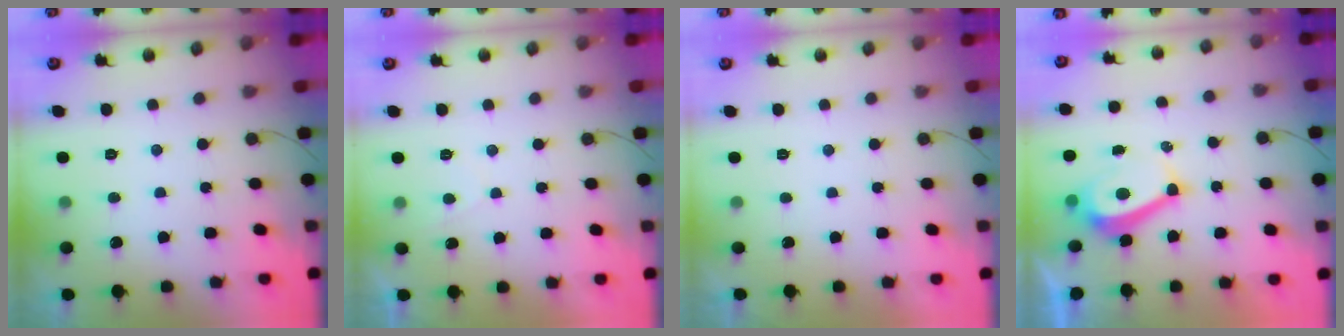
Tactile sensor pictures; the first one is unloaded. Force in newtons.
{"total": 0.8, "press": 0.6, "slide": 0.6}
{"total": 2.3, "press": 2.2, "slide": 0.3}
{"total": 7.7, "press": 7.7, "slide": 0.8}